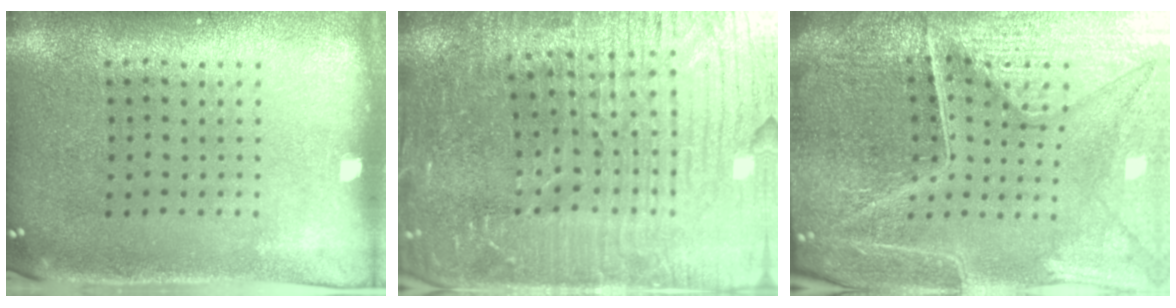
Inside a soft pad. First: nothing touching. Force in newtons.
{"total": 5.3, "press": 4.8, "slide": 2.0}
{"total": 5.4, "press": 5.1, "slide": 1.7}